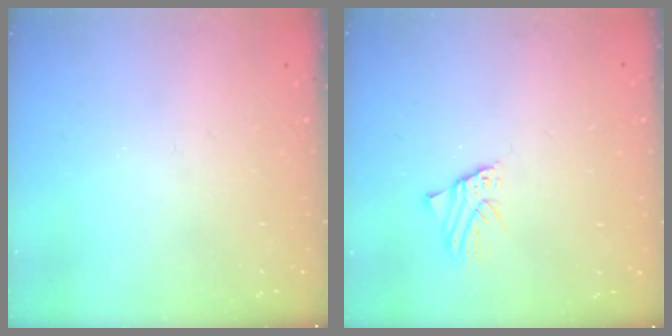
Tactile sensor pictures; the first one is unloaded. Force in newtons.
{"total": 1.8, "press": 1.8, "slide": 0.2}